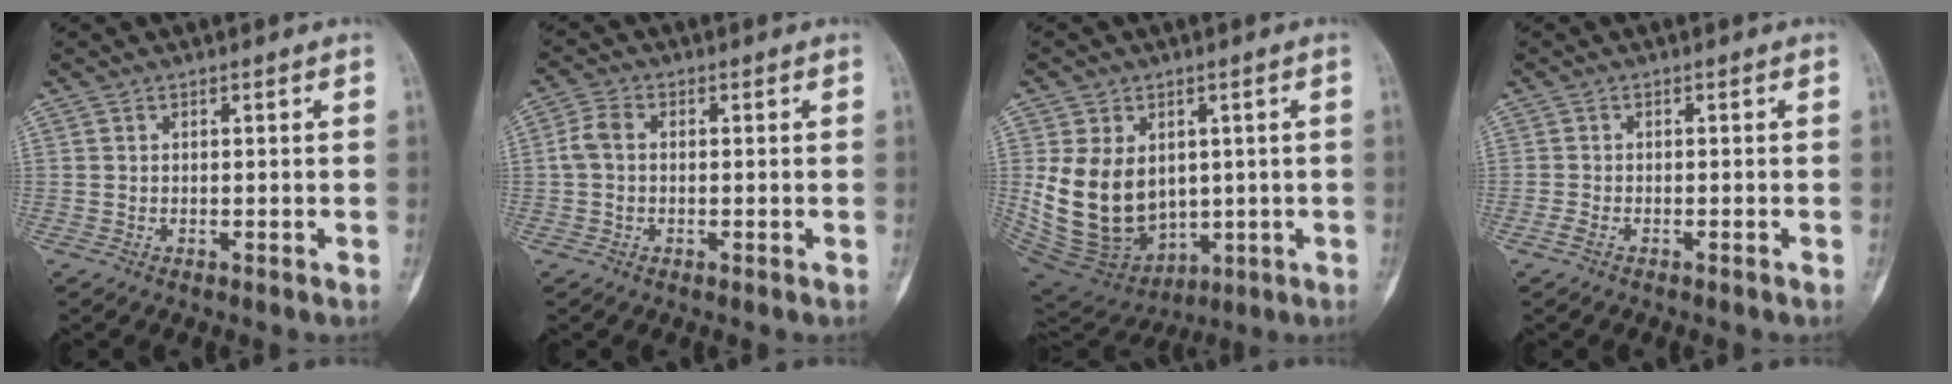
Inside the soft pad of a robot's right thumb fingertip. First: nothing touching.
{"total": 3.9, "force": [0.1, 2.7, 2.8], "torque": [-0.060, 0.013, -0.005]}
{"total": 16.6, "force": [1.3, 12.3, 11.0], "torque": [-0.176, -0.016, 0.059]}
{"total": 1.4, "force": [-0.9, 0.6, 0.9], "torque": [-0.026, 0.001, -0.019]}